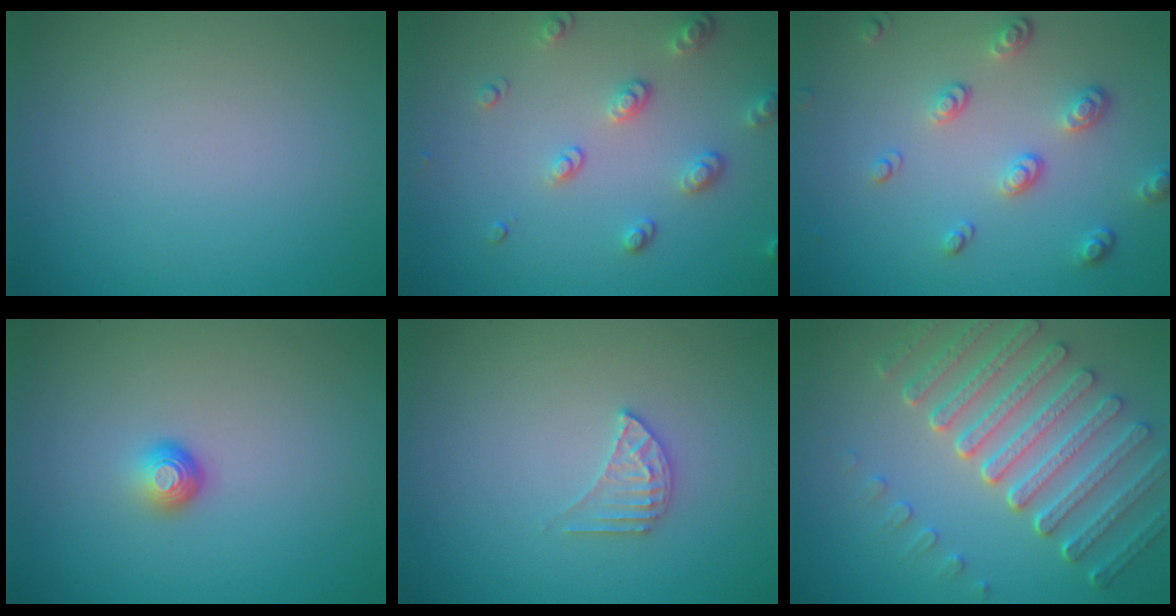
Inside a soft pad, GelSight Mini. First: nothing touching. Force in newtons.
{"total": 2.6, "press": 2.4, "slide": 0.9}
{"total": 3.3, "press": 2.6, "slide": 2.1}
{"total": 1.6, "press": 1.0, "slide": 1.2}
{"total": 1.7, "press": 1.7, "slide": 0.1}
{"total": 7.2, "press": 5.4, "slide": 4.7}